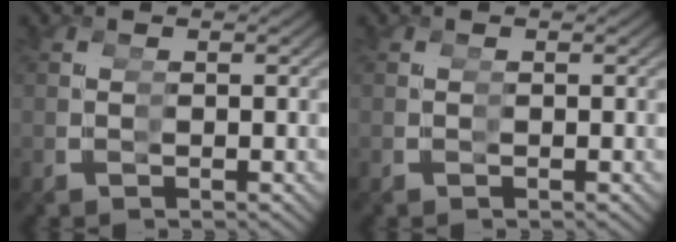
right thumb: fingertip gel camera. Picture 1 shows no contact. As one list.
[{"total": 0.0}]